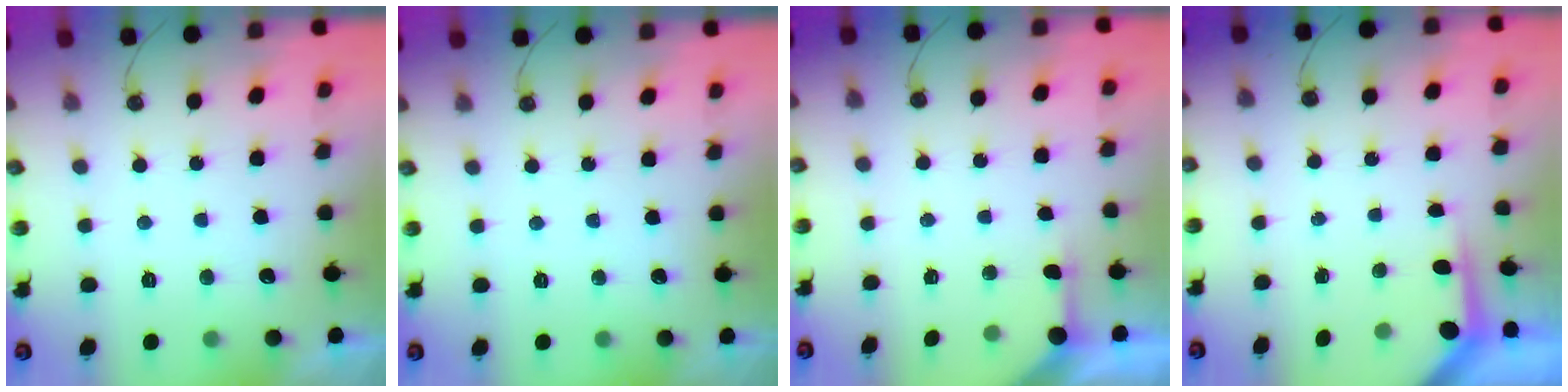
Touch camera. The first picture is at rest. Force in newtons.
{"total": 0.0}
{"total": 2.6, "press": 2.6, "slide": 0.4}
{"total": 3.6, "press": 3.6, "slide": 0.4}